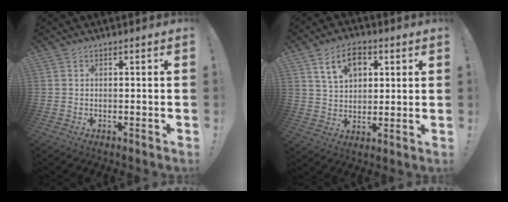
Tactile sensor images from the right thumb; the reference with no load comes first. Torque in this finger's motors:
{"motor_torque": [1.24, 1.24, 0.07, 0.07, 0.03]}